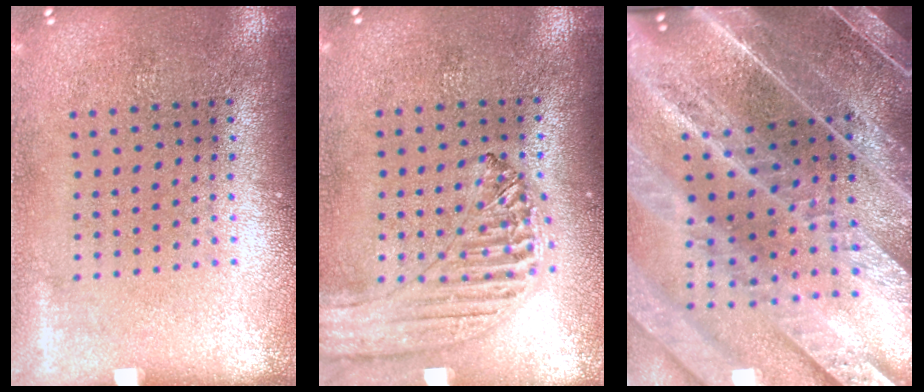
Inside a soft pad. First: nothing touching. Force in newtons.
{"total": 1.3, "press": 1.3, "slide": 0.2}
{"total": 5.0, "press": 4.3, "slide": 2.6}